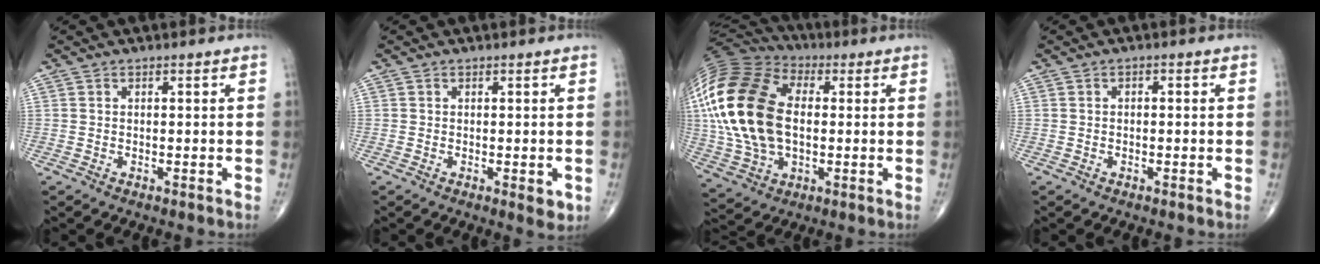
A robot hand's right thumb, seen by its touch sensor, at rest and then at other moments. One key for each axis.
{"total": 2.4, "fx": -0.7, "fy": 1.1, "fz": 2.0, "tx": -0.015, "ty": -0.002, "tz": -0.008}
{"total": 24.6, "fx": 1.6, "fy": 15.1, "fz": 19.4, "tx": -0.422, "ty": 0.006, "tz": 0.026}
{"total": 1.0, "fx": -0.1, "fy": 0.6, "fz": 0.8, "tx": -0.008, "ty": 0.007, "tz": -0.006}